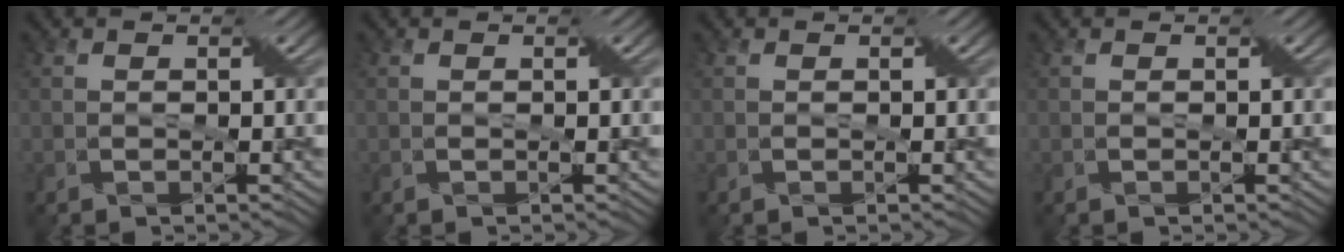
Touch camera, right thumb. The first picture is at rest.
{"total": 0.0}
{"total": 0.0}
{"total": 0.0}